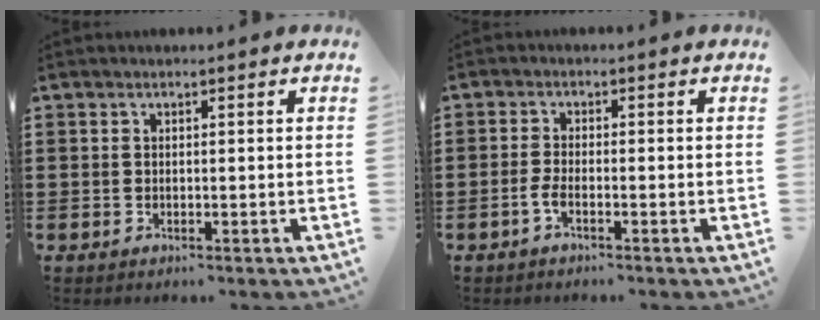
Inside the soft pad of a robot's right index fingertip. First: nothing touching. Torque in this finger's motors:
{"motor_torque": [1.16, 0.98, 0.03, 0.01]}